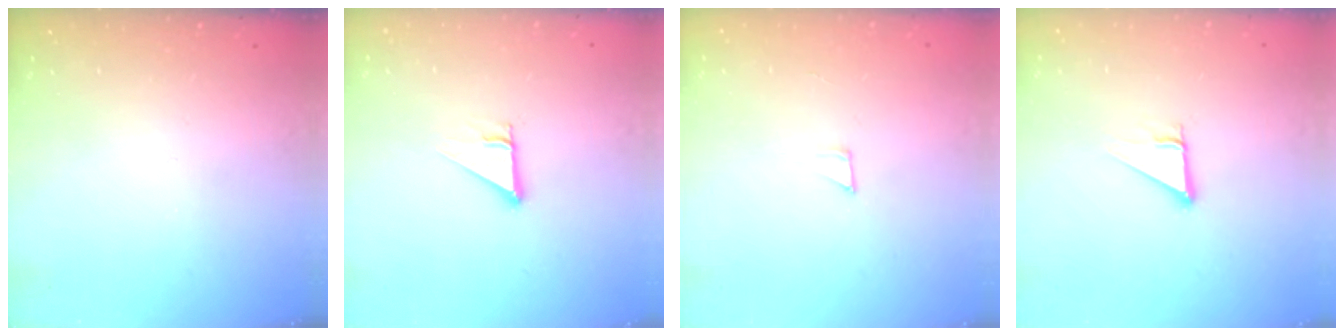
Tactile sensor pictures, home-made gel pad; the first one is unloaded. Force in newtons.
{"total": 2.5, "press": 2.5, "slide": 0.2}
{"total": 1.9, "press": 1.9, "slide": 0.1}
{"total": 3.3, "press": 3.3, "slide": 0.2}